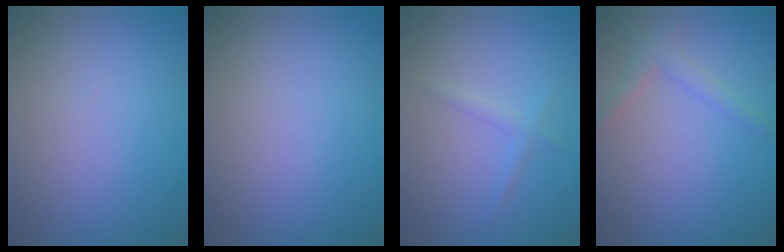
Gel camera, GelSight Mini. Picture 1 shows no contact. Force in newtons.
{"total": 0.0}
{"total": 1.1, "press": 1.1, "slide": 0.1}
{"total": 1.8, "press": 1.8, "slide": 0.1}